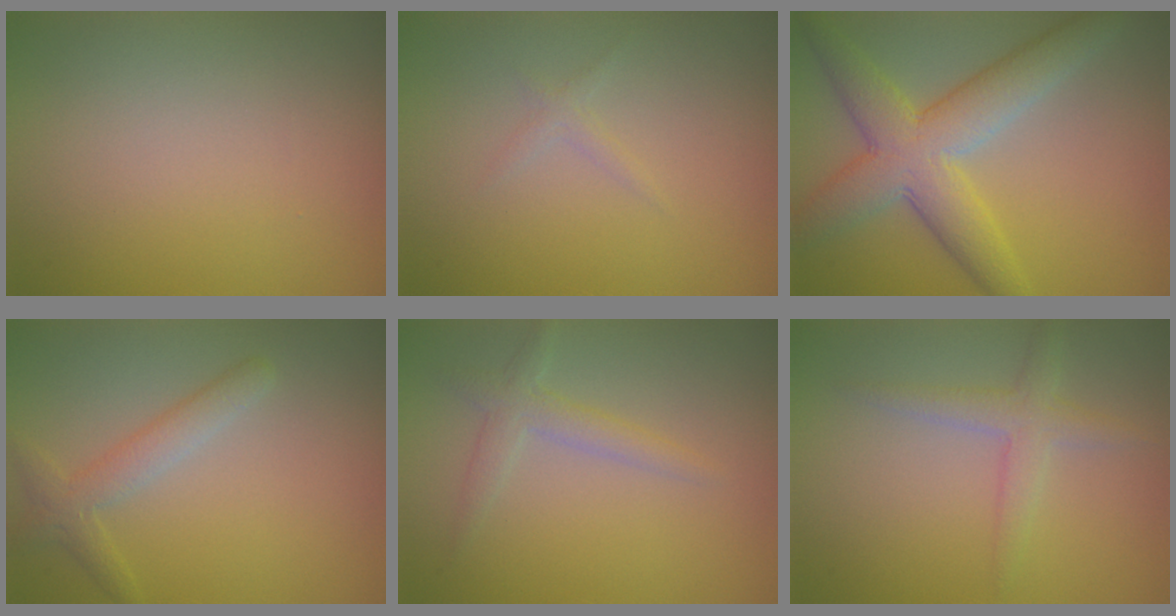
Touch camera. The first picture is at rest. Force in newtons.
{"total": 0.8, "press": 0.8, "slide": 0.1}
{"total": 6.8, "press": 6.8, "slide": 0.3}
{"total": 2.4, "press": 2.4, "slide": 0.2}
{"total": 1.9, "press": 1.9, "slide": 0.1}
{"total": 2.3, "press": 2.3, "slide": 0.1}